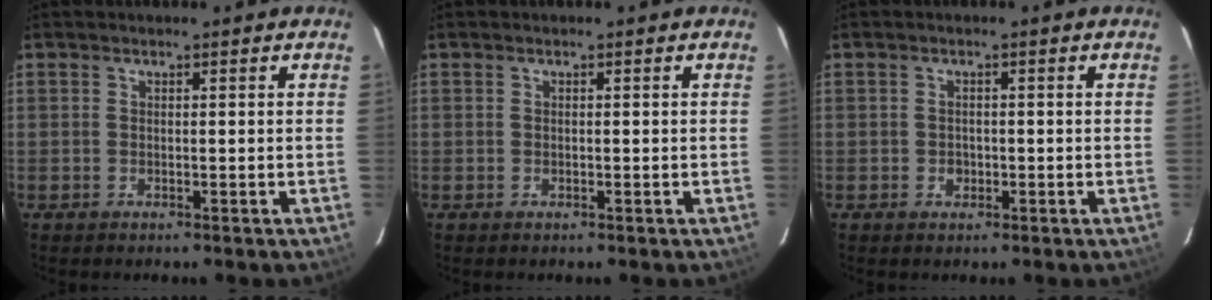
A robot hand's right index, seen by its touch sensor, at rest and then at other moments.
{"total": 0.0}
{"total": 1.6, "force": [-0.4, 1.5, 0.4], "torque": [-0.005, 0.001, -0.003]}